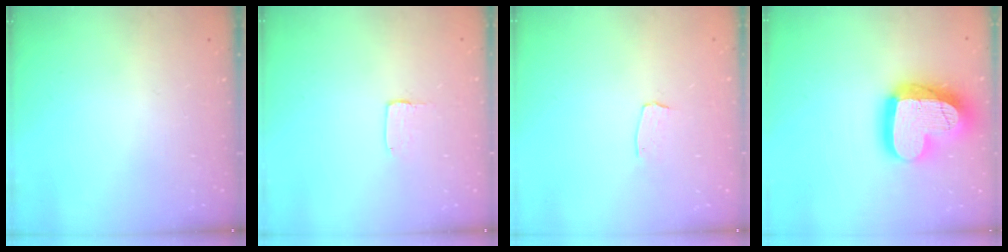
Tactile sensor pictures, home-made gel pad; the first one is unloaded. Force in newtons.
{"total": 1.7, "press": 1.6, "slide": 0.1}
{"total": 4.0, "press": 3.9, "slide": 0.2}
{"total": 23.3, "press": 23.3, "slide": 1.9}